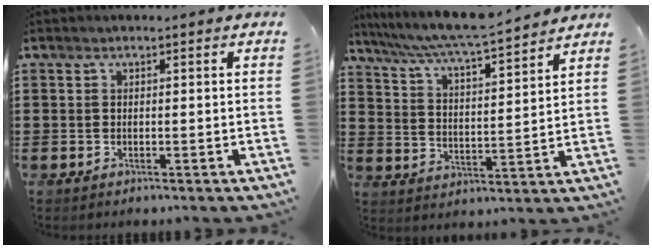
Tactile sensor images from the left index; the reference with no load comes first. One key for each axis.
{"total": 6.6, "fx": 6.0, "fy": -0.3, "fz": 2.7, "tx": -0.077, "ty": -0.036, "tz": 0.099}